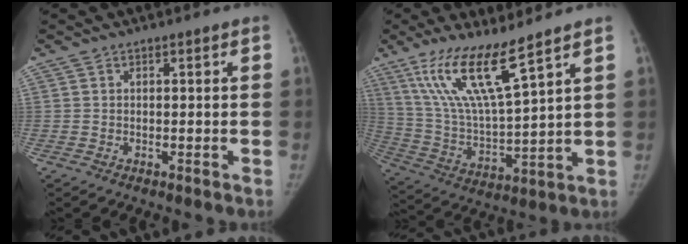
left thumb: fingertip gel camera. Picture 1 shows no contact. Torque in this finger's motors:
{"motor_torque": [0.30, 0.19, 1.76, -1.01, 0.50]}